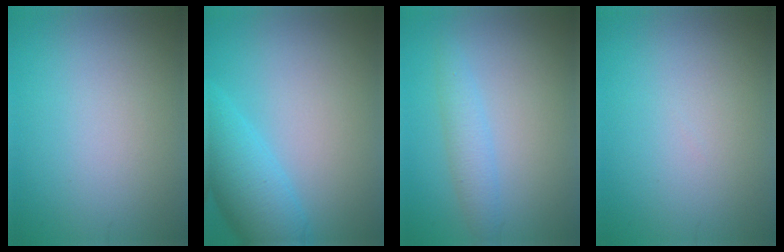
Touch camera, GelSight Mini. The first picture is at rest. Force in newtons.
{"total": 5.8, "press": 5.8, "slide": 0.2}
{"total": 2.3, "press": 2.3, "slide": 0.1}
{"total": 0.0}